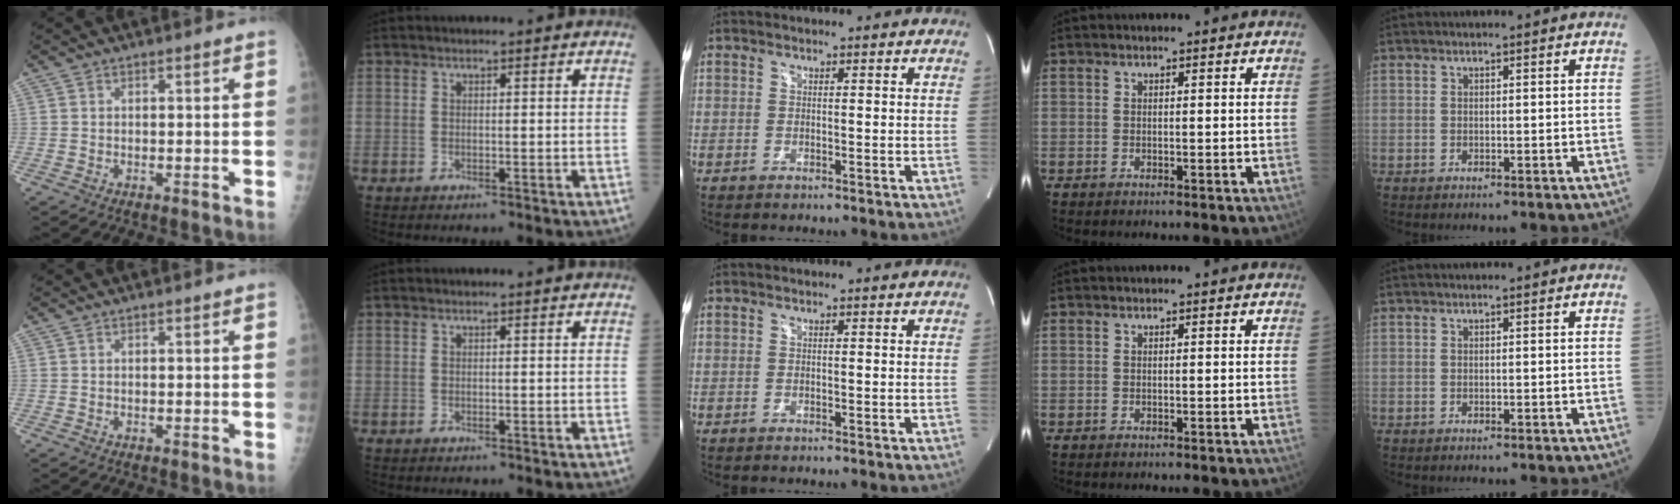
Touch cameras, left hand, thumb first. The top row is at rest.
{}